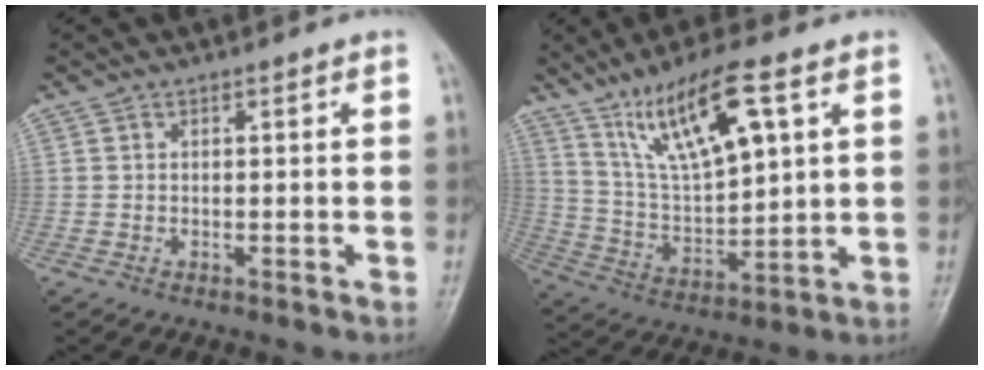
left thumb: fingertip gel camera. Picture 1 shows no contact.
{"total": 14.8, "force": [7.6, 4.3, 12.0], "torque": [-0.204, -0.024, 0.154]}